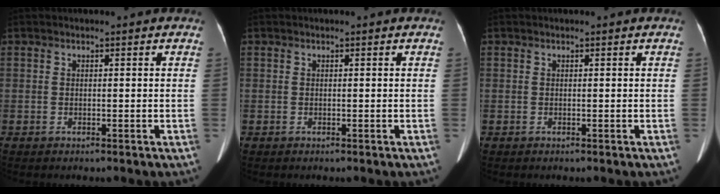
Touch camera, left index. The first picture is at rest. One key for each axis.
{"total": 0.0}
{"total": 0.0}